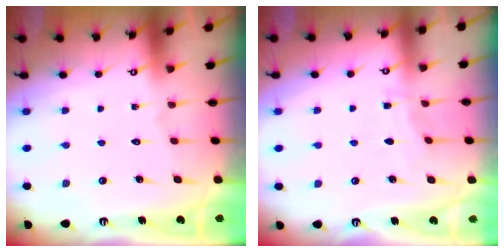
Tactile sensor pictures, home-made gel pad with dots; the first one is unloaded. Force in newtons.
{"total": 2.3, "press": 2.3, "slide": 0.3}